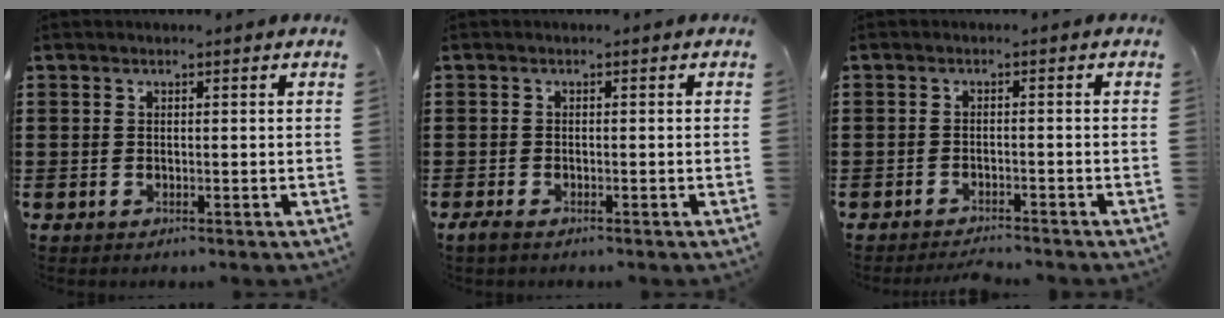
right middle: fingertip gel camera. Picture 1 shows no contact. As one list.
[{"total": 0.9, "force": [-0.7, 0.3, 0.5], "torque": [-0.012, -0.002, -0.014]}, {"total": 1.9, "force": [-1.9, 0.0, 0.2], "torque": [-0.008, 0.001, -0.038]}]